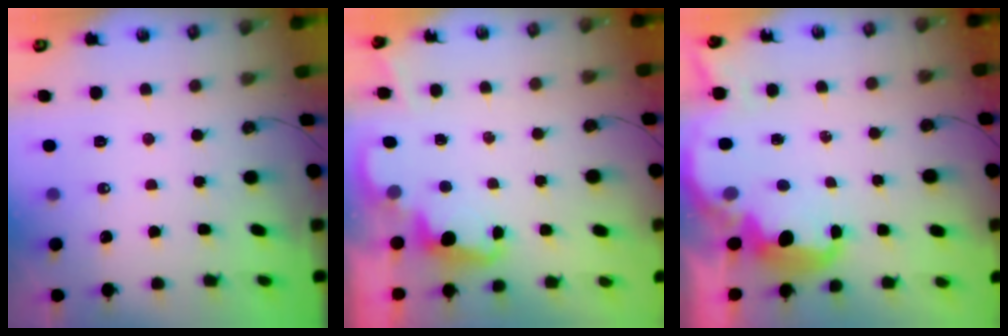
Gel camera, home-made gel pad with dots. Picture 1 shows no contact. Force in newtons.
{"total": 2.4, "press": 2.4, "slide": 0.5}
{"total": 7.0, "press": 7.0, "slide": 0.6}